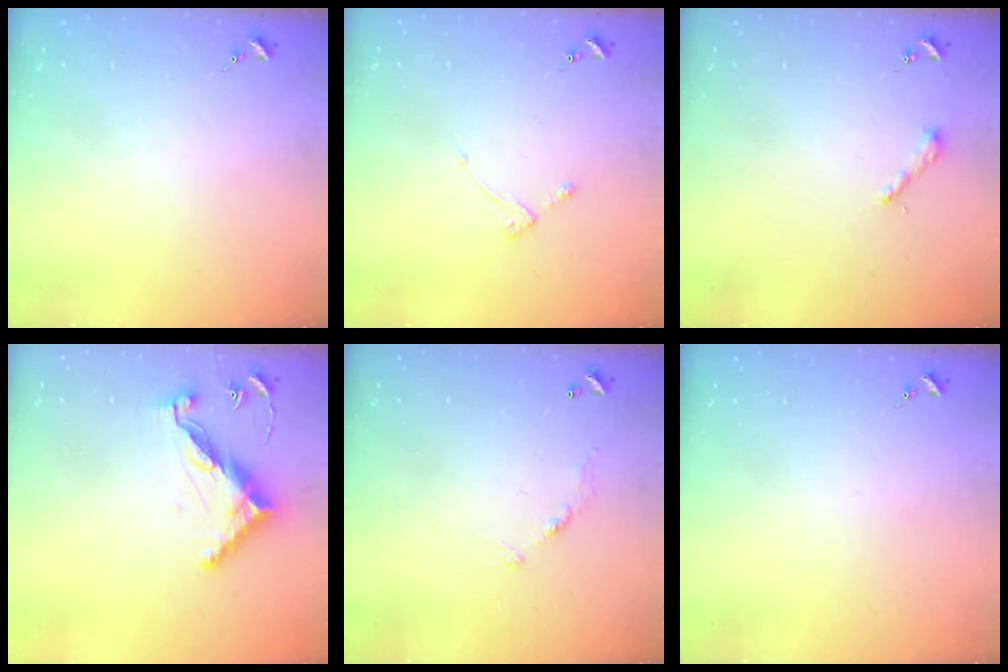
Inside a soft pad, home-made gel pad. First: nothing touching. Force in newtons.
{"total": 2.7, "press": 2.6, "slide": 0.5}
{"total": 3.8, "press": 3.8, "slide": 0.3}
{"total": 11.6, "press": 11.6, "slide": 0.4}
{"total": 6.0, "press": 6.0, "slide": 0.4}
{"total": 0.0}